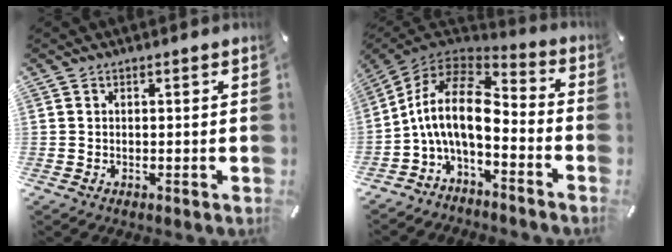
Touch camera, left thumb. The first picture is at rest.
{"total": 13.9, "force": [-1.4, 7.2, 11.8], "torque": [-0.255, -0.004, -0.028]}